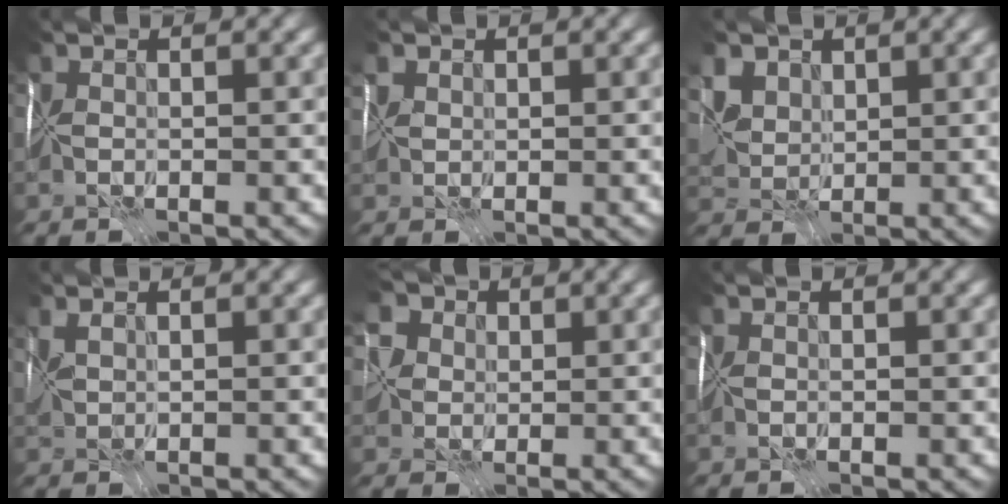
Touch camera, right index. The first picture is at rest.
{"total": 1.2, "force": [1.0, 0.7, 0.3], "torque": [-0.013, 0.004, 0.020]}
{"total": 3.4, "force": [2.3, 2.1, 1.5], "torque": [-0.047, 0.004, 0.051]}
{"total": 0.9, "force": [0.8, -0.1, 0.3], "torque": [-0.005, -0.001, 0.024]}
{"total": 5.2, "force": [2.2, 4.1, 2.3], "torque": [-0.035, 0.017, 0.022]}
{"total": 0.0}